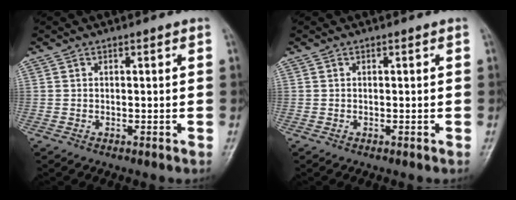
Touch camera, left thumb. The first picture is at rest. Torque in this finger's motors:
{"motor_torque": [0.01, 0.01, 0.01, -0.01, 0.00]}